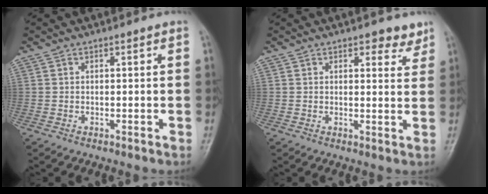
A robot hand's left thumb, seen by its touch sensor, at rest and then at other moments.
{"total": 4.0, "force": [2.8, 1.9, 2.0], "torque": [0.000, -0.015, 0.034]}